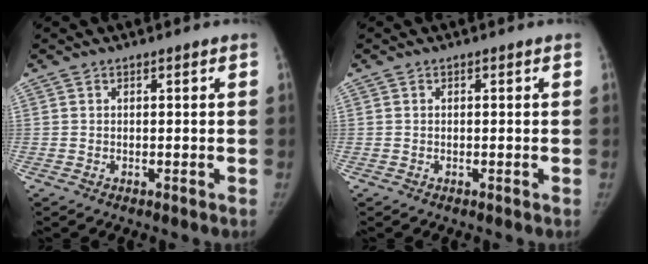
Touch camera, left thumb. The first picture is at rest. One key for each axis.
{"total": 0.0}